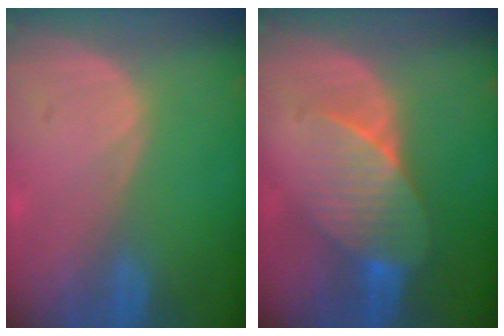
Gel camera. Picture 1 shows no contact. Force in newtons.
{"total": 7.5, "press": 7.0, "slide": 2.7}